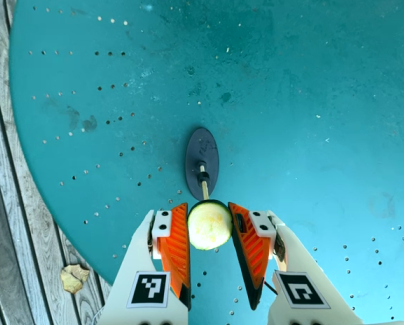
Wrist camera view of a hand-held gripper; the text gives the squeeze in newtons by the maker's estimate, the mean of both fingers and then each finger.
{"total": 10.9, "left": 11.4, "right": 10.4}